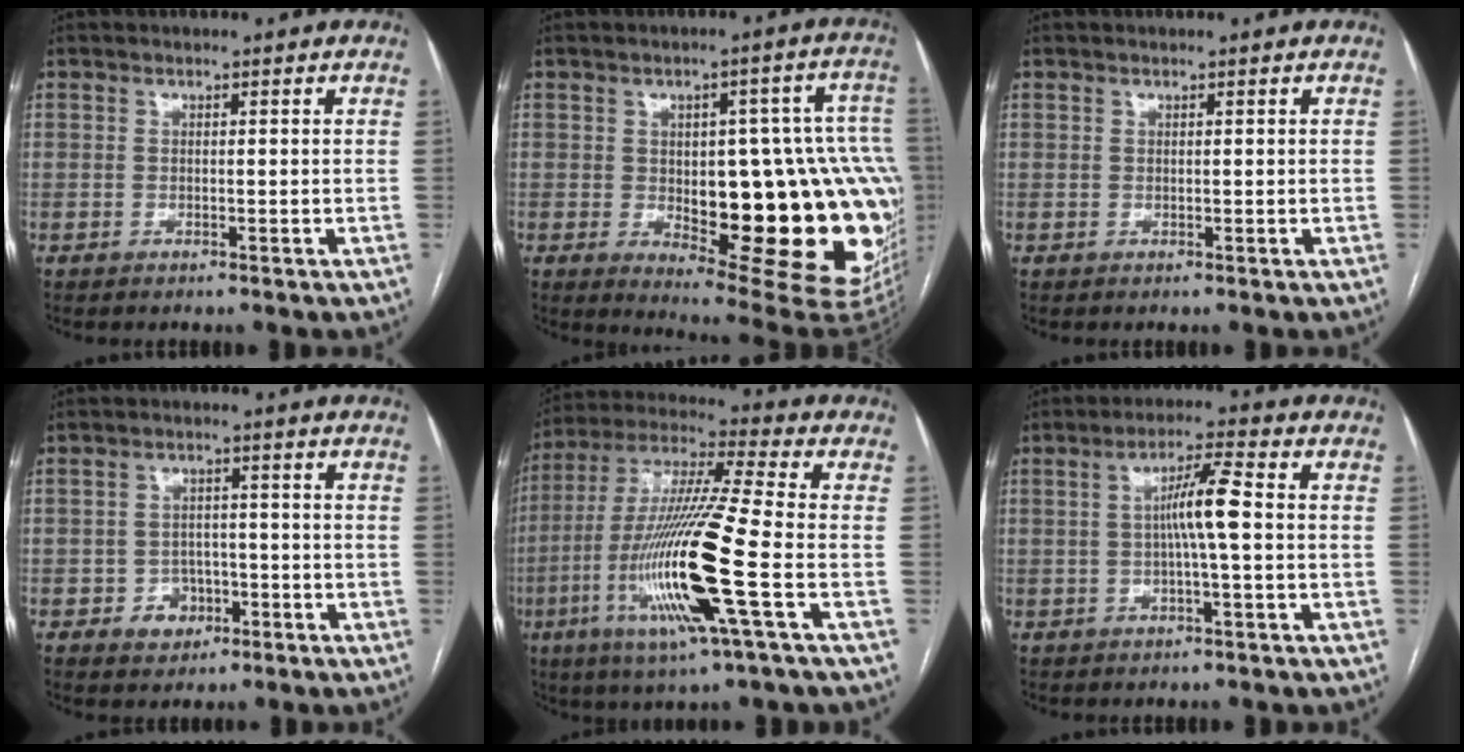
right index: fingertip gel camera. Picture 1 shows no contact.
{"total": 26.0, "force": [-2.7, 7.8, 24.7], "torque": [-0.229, 0.023, -0.007]}
{"total": 0.0}
{"total": 4.3, "force": [-1.7, 3.7, 1.3], "torque": [-0.010, 0.012, -0.020]}
{"total": 19.3, "force": [-5.5, 0.1, 18.5], "torque": [-0.387, -0.021, -0.112]}
{"total": 6.2, "force": [0.1, 0.1, 6.2], "torque": [-0.112, 0.013, 0.000]}